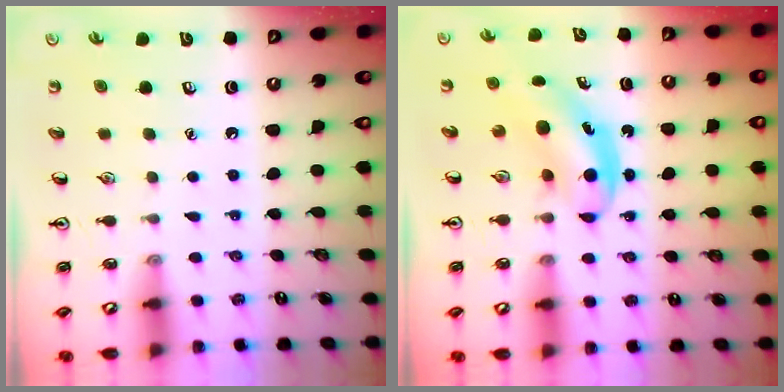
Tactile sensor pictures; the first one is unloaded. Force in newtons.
{"total": 5.7, "press": 5.6, "slide": 0.7}